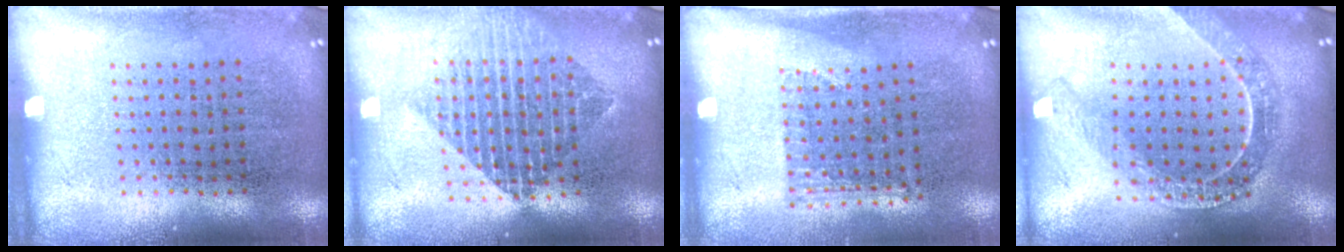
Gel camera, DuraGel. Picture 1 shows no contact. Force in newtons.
{"total": 2.0, "press": 1.6, "slide": 1.2}
{"total": 1.1, "press": 0.9, "slide": 0.6}
{"total": 2.3, "press": 1.9, "slide": 1.2}